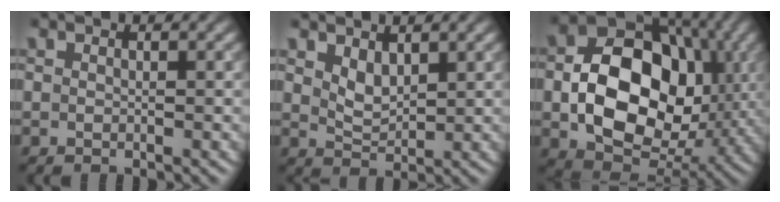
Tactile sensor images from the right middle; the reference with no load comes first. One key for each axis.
{"total": 2.2, "fx": 1.3, "fy": 1.1, "fz": 1.4, "tx": -0.031, "ty": -0.006, "tz": 0.032}
{"total": 13.1, "fx": -0.6, "fy": 9.5, "fz": 8.9, "tx": -0.144, "ty": -0.002, "tz": -0.009}